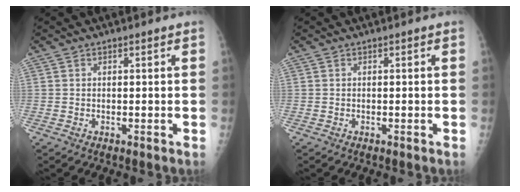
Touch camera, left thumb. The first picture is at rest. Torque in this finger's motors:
{"motor_torque": [0.00, 0.00, -0.04, -0.05, 0.00]}